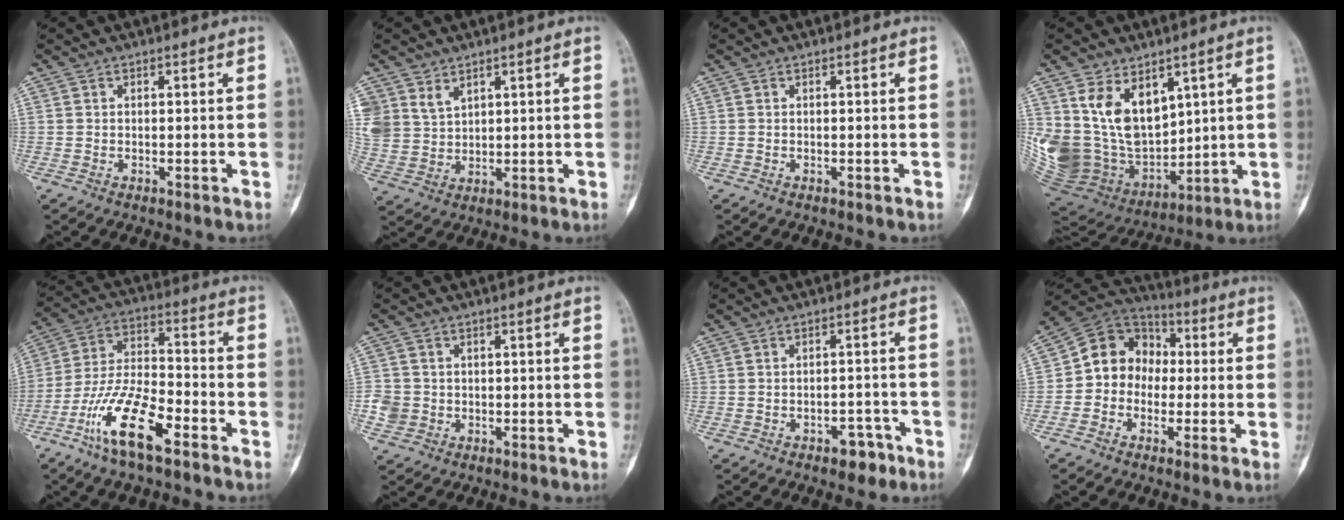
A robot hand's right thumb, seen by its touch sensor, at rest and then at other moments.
{"total": 7.4, "force": [4.5, 5.3, 2.5], "torque": [-0.040, -0.016, 0.105]}
{"total": 0.0}
{"total": 21.9, "force": [7.6, 14.9, 14.1], "torque": [-0.248, -0.036, 0.180]}
{"total": 14.5, "force": [-8.3, 4.6, 11.0], "torque": [-0.222, 0.051, -0.160]}
{"total": 3.8, "force": [-0.6, 3.6, 0.9], "torque": [0.001, 0.010, -0.011]}
{"total": 4.5, "force": [-2.8, 2.5, 2.5], "torque": [-0.014, 0.025, -0.035]}
{"total": 11.4, "force": [-0.3, 9.8, 5.7], "torque": [-0.056, 0.035, -0.023]}